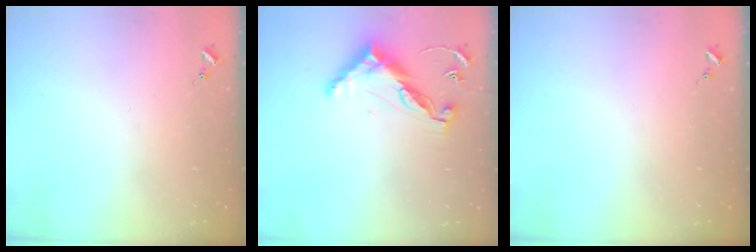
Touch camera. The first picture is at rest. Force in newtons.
{"total": 12.1, "press": 12.0, "slide": 0.4}
{"total": 0.0}